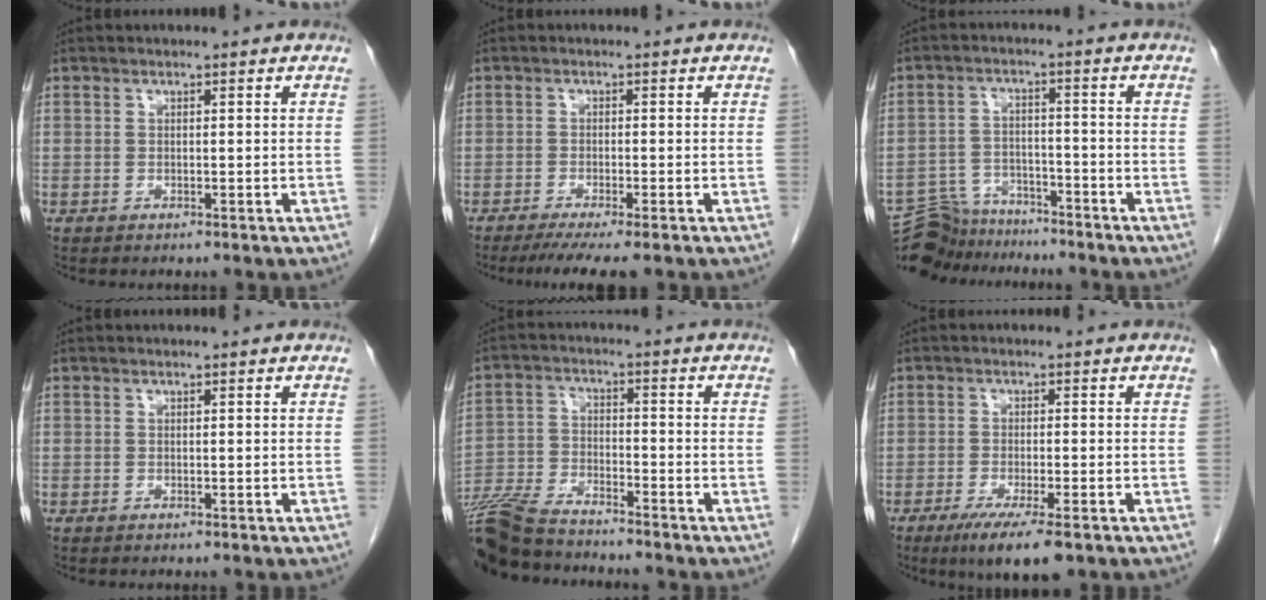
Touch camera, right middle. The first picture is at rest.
{"total": 5.8, "force": [-4.5, 0.0, 3.7], "torque": [-0.052, -0.013, -0.070]}
{"total": 9.3, "force": [-8.6, 3.4, 0.8], "torque": [-0.023, 0.011, -0.147]}
{"total": 0.0}
{"total": 12.1, "force": [-11.0, 1.9, 4.7], "torque": [-0.091, -0.017, -0.195]}
{"total": 7.7, "force": [-4.8, 1.1, 5.8], "torque": [-0.095, -0.020, -0.073]}